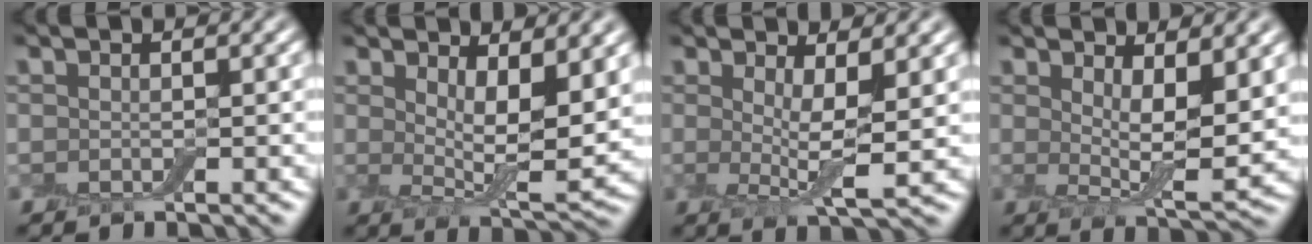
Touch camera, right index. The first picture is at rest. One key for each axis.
{"total": 5.9, "fx": 2.2, "fy": 1.9, "fz": 5.1, "tx": -0.085, "ty": -0.019, "tz": 0.041}
{"total": 4.0, "fx": 1.1, "fy": 0.9, "fz": 3.7, "tx": -0.059, "ty": -0.012, "tz": 0.019}
{"total": 5.2, "fx": 2.0, "fy": 1.6, "fz": 4.6, "tx": -0.075, "ty": -0.019, "tz": 0.036}